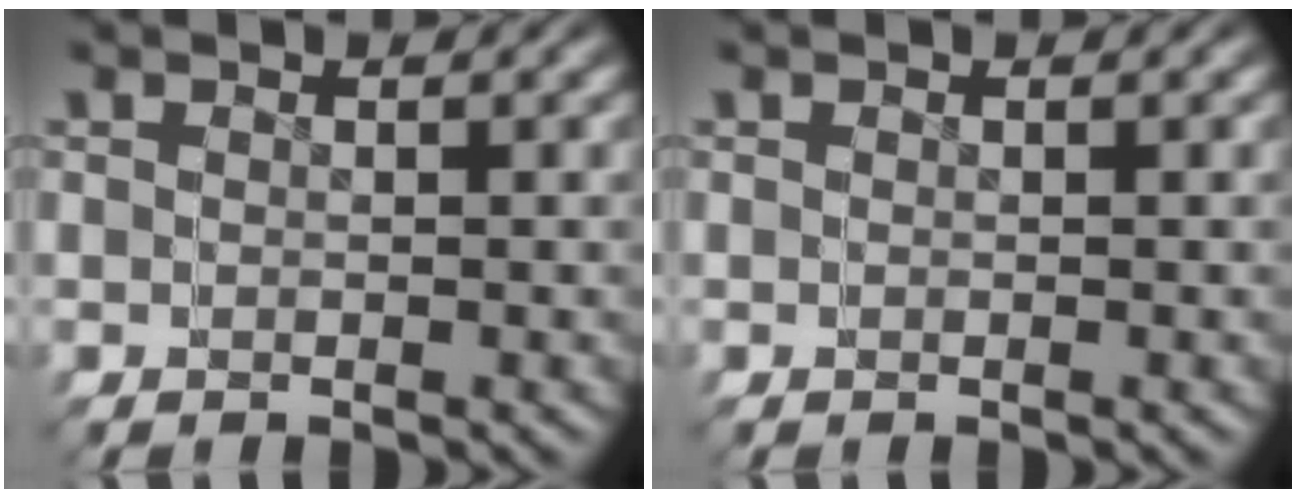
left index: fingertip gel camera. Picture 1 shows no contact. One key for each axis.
{"total": 0.0}